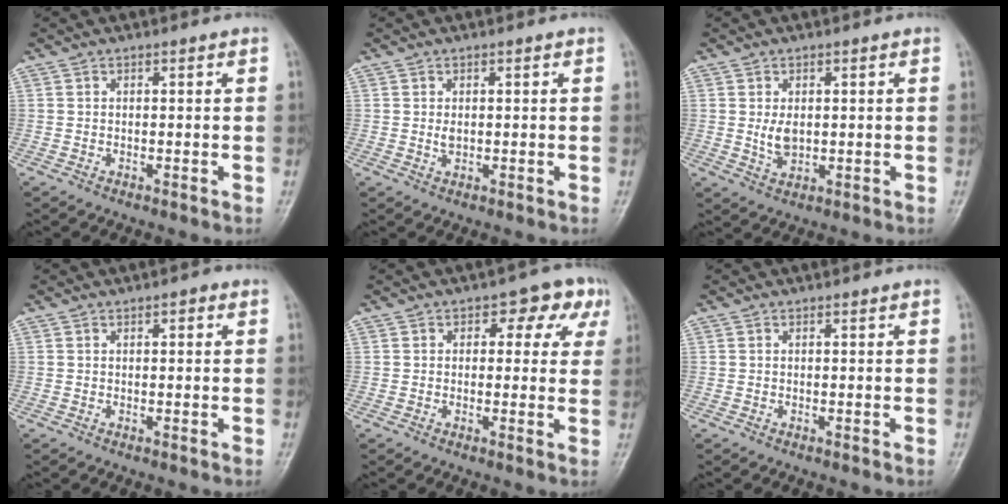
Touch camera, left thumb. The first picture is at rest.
{"total": 1.2, "force": [0.2, 0.8, 1.0], "torque": [-0.015, -0.002, 0.006]}
{"total": 3.5, "force": [0.4, 2.2, 2.7], "torque": [-0.043, -0.008, 0.013]}
{"total": 1.4, "force": [0.5, 0.6, 1.1], "torque": [-0.011, 0.002, 0.005]}
{"total": 7.2, "force": [2.8, 4.4, 5.0], "torque": [-0.014, 0.004, 0.023]}
{"total": 0.0}